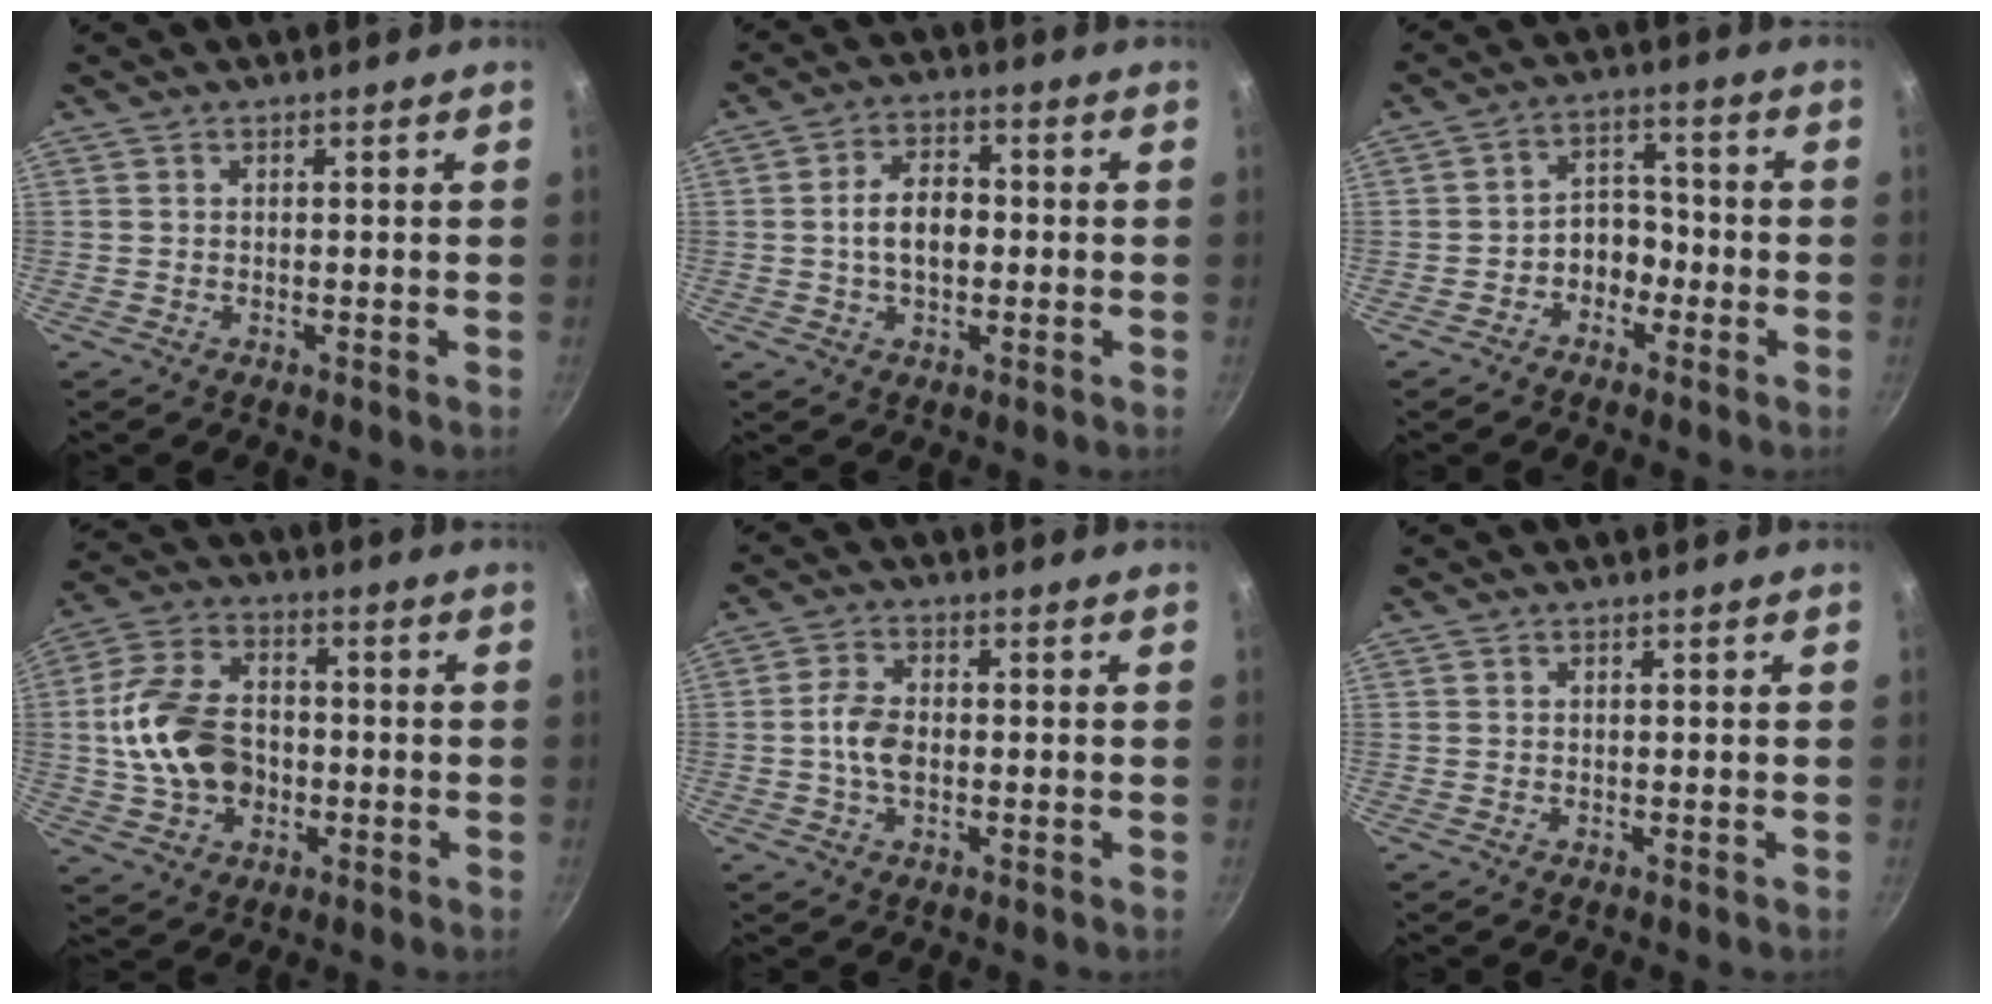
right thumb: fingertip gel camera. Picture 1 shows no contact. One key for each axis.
{"total": 7.7, "fx": -0.4, "fy": 4.8, "fz": 6.0, "tx": -0.085, "ty": 0.021, "tz": -0.012}
{"total": 5.7, "fx": -2.6, "fy": 4.2, "fz": 2.7, "tx": -0.003, "ty": 0.038, "tz": -0.046}
{"total": 14.8, "fx": -1.3, "fy": 10.6, "fz": 10.3, "tx": -0.182, "ty": 0.027, "tz": -0.027}
{"total": 5.6, "fx": -0.7, "fy": 3.4, "fz": 4.4, "tx": -0.084, "ty": 0.015, "tz": -0.019}
{"total": 0.0}